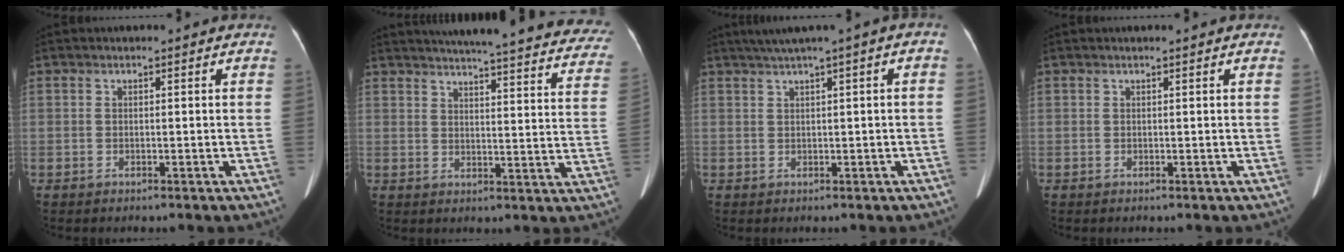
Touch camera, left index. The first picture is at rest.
{"total": 33.0, "force": [30.0, 4.1, 13.1], "torque": [-0.184, -0.080, 0.340]}
{"total": 4.5, "force": [1.9, -0.1, 4.1], "torque": [-0.071, 0.023, 0.035]}
{"total": 1.2, "force": [1.0, 0.0, 0.6], "torque": [-0.010, 0.017, 0.014]}